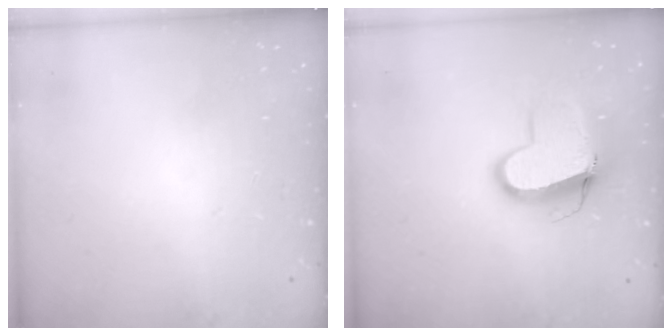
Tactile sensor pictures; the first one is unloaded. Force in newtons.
{"total": 11.6, "press": 11.6, "slide": 1.2}